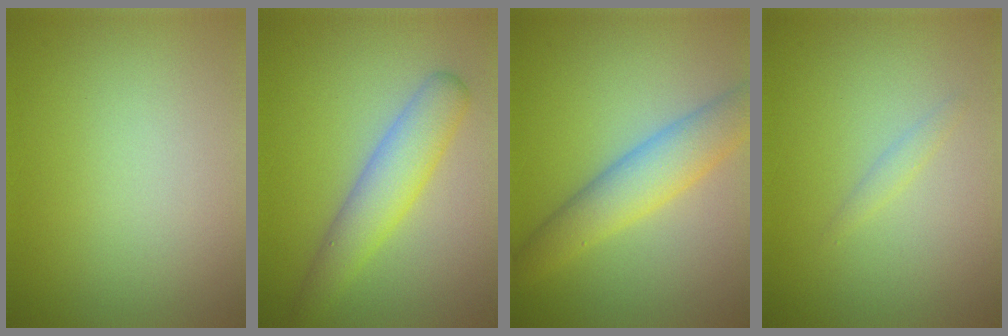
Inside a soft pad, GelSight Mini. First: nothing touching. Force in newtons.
{"total": 4.1, "press": 4.1, "slide": 0.2}
{"total": 4.9, "press": 4.9, "slide": 0.1}
{"total": 0.8, "press": 0.8, "slide": 0.1}